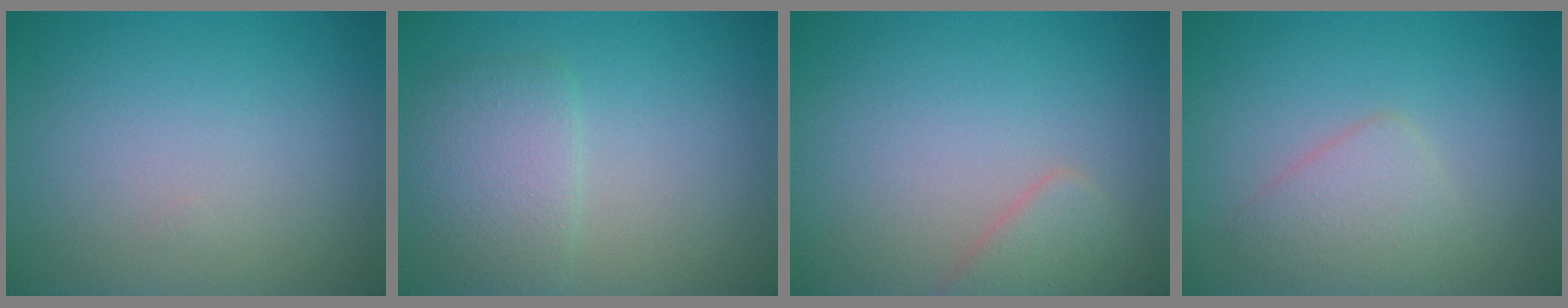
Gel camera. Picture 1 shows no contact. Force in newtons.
{"total": 3.2, "press": 3.2, "slide": 0.1}
{"total": 1.9, "press": 1.9, "slide": 0.2}
{"total": 2.5, "press": 2.5, "slide": 0.2}